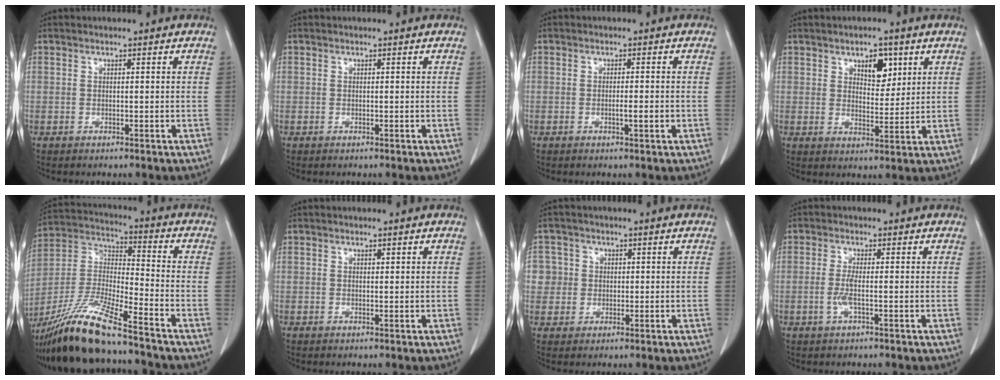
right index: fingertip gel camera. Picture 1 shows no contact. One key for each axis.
{"total": 0.0}
{"total": 1.9, "fx": -0.5, "fy": 0.1, "fz": 1.8, "tx": -0.033, "ty": -0.002, "tz": -0.008}
{"total": 5.1, "fx": 2.6, "fy": 2.5, "fz": 3.5, "tx": -0.051, "ty": 0.000, "tz": 0.042}
{"total": 16.7, "fx": -13.6, "fy": 0.6, "fz": 9.7, "tx": -0.214, "ty": -0.024, "tz": -0.257}
{"total": 0.0}
{"total": 4.3, "fx": 0.6, "fy": 4.3, "fz": 0.1, "tx": 0.012, "ty": 0.011, "tz": 0.011}
{"total": 2.4, "fx": -0.6, "fy": 0.0, "fz": 2.3, "tx": -0.053, "ty": -0.004, "tz": -0.013}